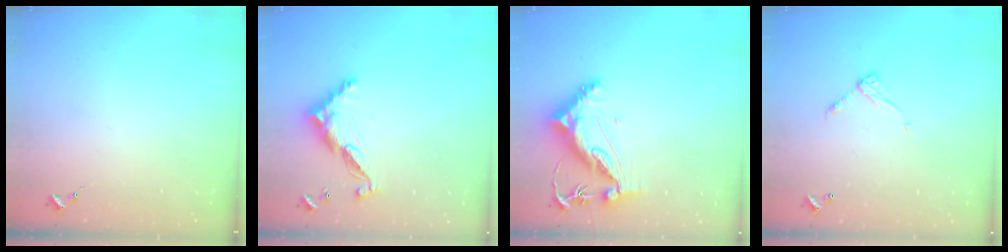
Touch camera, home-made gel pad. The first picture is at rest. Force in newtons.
{"total": 11.7, "press": 11.7, "slide": 0.3}
{"total": 9.9, "press": 9.8, "slide": 1.1}
{"total": 7.1, "press": 7.1, "slide": 0.5}